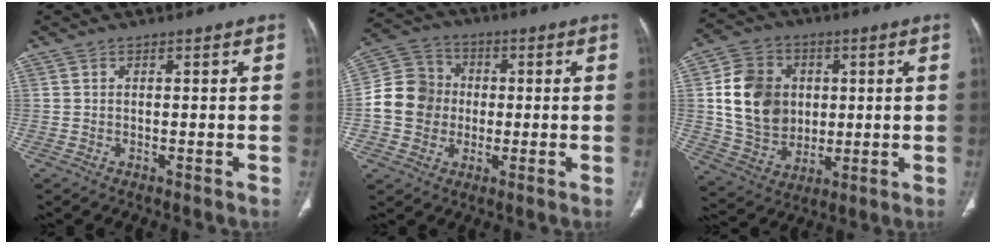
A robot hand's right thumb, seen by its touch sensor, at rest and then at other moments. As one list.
[{"total": 11.4, "force": [-0.7, 10.4, 4.7], "torque": [-0.066, 0.027, -0.020]}, {"total": 15.2, "force": [1.9, 12.6, 8.4], "torque": [-0.122, -0.002, 0.044]}]